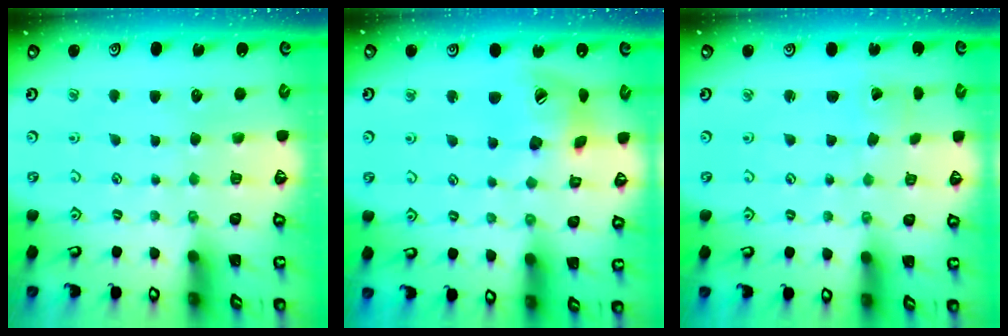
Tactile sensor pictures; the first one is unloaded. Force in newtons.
{"total": 13.7, "press": 13.6, "slide": 1.6}
{"total": 0.5, "press": 0.5, "slide": 0.1}